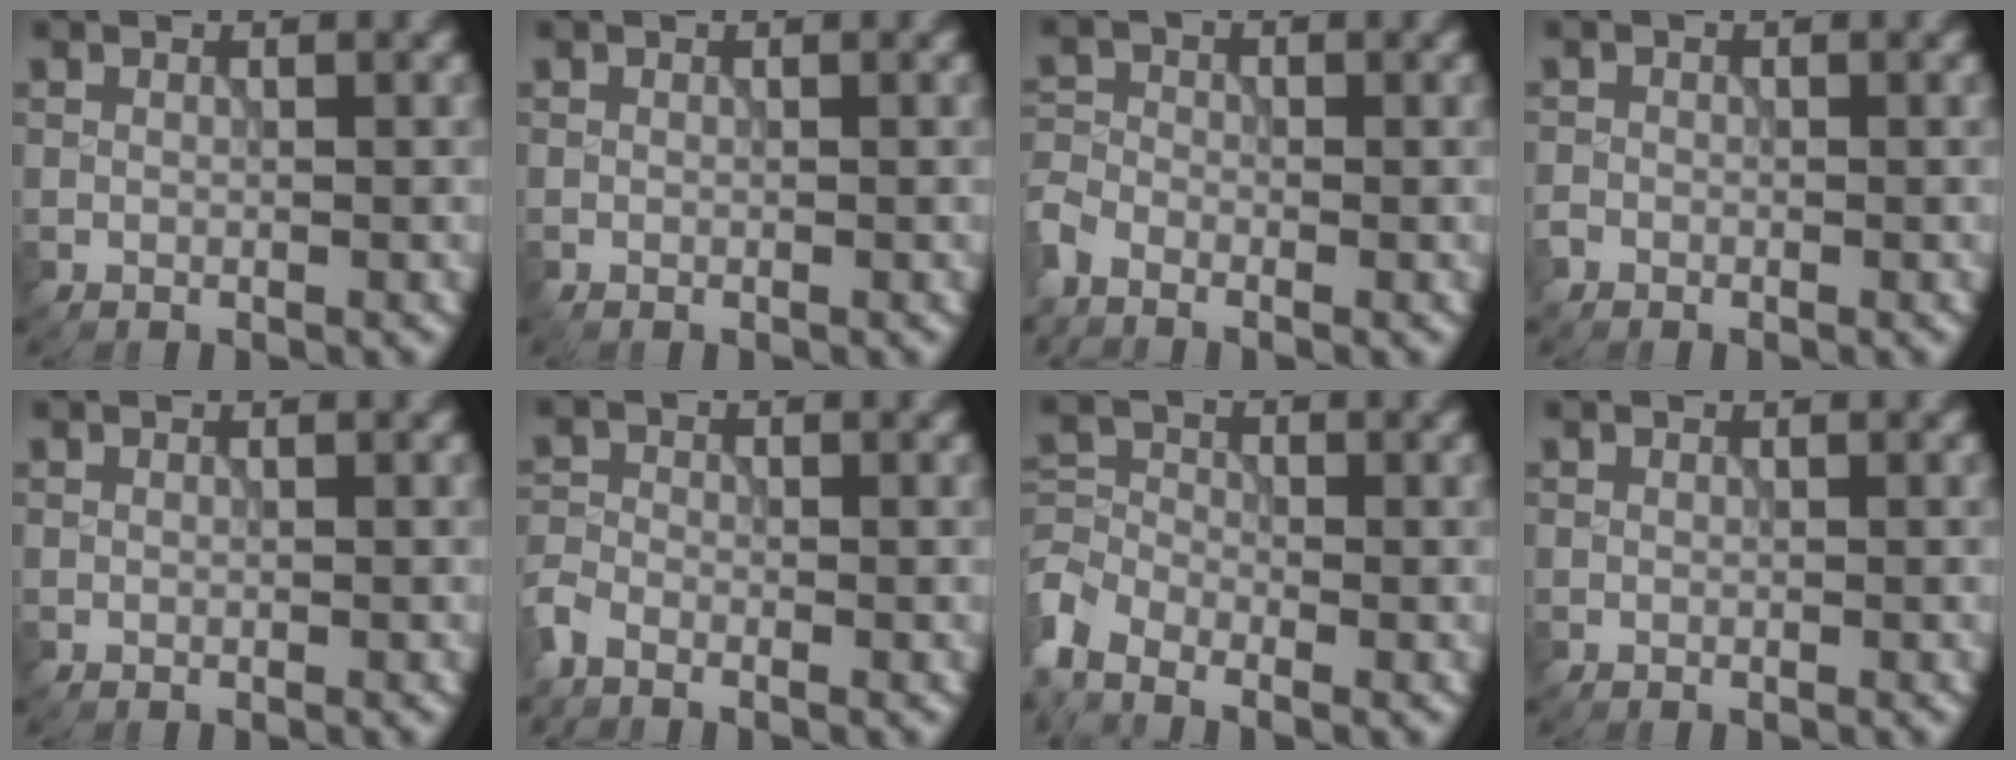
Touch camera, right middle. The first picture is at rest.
{"total": 0.0}
{"total": 2.6, "force": [-2.0, 1.2, 1.1], "torque": [-0.025, -0.005, -0.059]}
{"total": 0.8, "force": [-0.6, 0.5, 0.1], "torque": [0.000, -0.002, -0.016]}
{"total": 0.0}
{"total": 2.1, "force": [-1.7, 0.9, 0.9], "torque": [-0.021, -0.002, -0.048]}
{"total": 3.7, "force": [-2.5, 2.0, 1.8], "torque": [-0.038, -0.005, -0.057]}
{"total": 0.0}